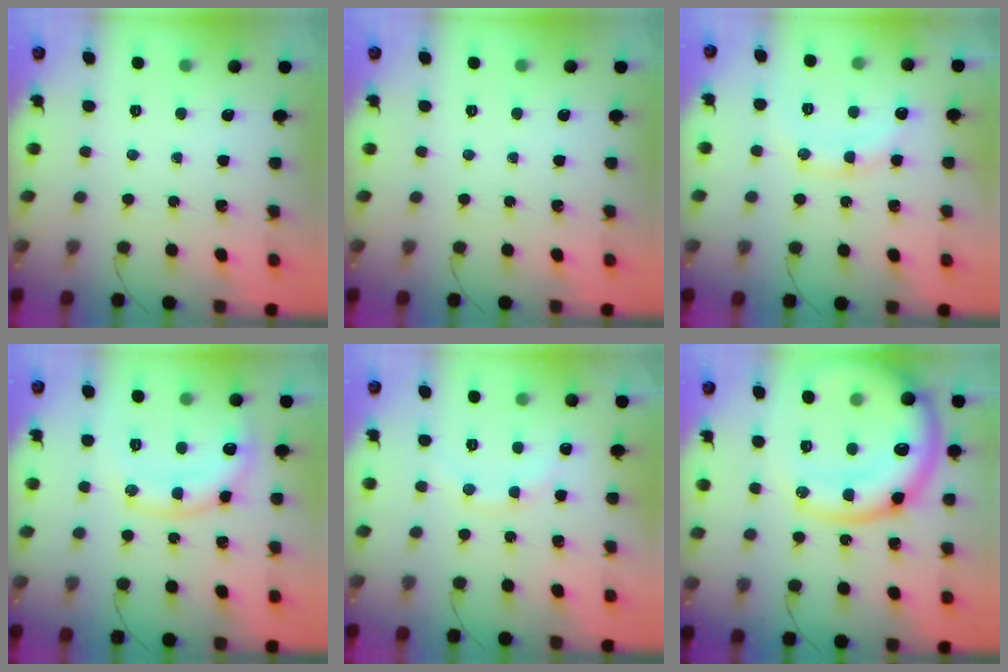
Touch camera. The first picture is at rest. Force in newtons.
{"total": 0.0}
{"total": 12.3, "press": 12.3, "slide": 0.8}
{"total": 13.2, "press": 13.2, "slide": 0.8}
{"total": 8.6, "press": 8.4, "slide": 1.5}
{"total": 25.1, "press": 24.8, "slide": 3.9}